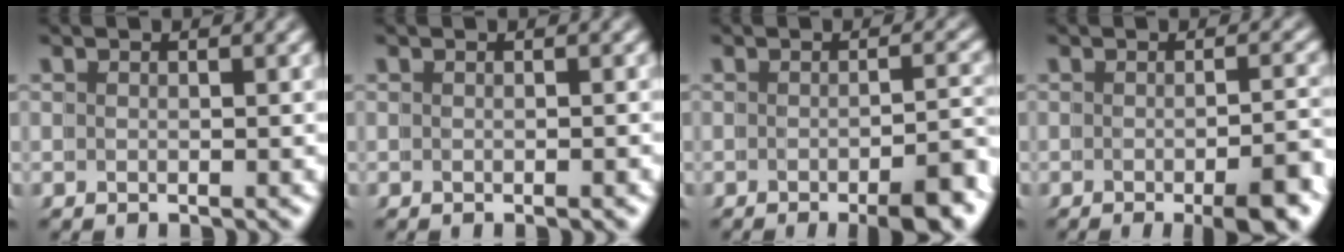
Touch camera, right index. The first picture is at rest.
{"total": 0.7, "force": [-0.6, -0.3, 0.3], "torque": [0.002, 0.004, -0.010]}
{"total": 4.3, "force": [-3.3, -0.3, 2.8], "torque": [-0.020, -0.002, -0.050]}
{"total": 4.5, "force": [-3.2, -0.2, 3.2], "torque": [-0.024, -0.005, -0.047]}